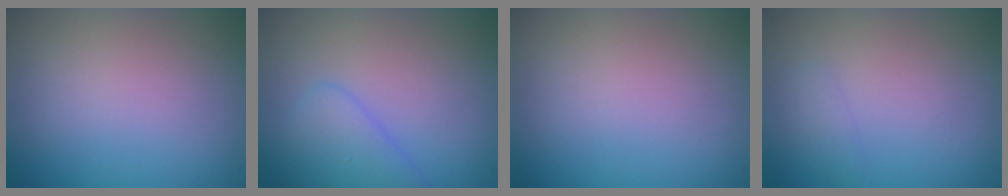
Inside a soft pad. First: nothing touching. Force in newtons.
{"total": 2.9, "press": 2.9, "slide": 0.3}
{"total": 0.0}
{"total": 0.8, "press": 0.8, "slide": 0.0}